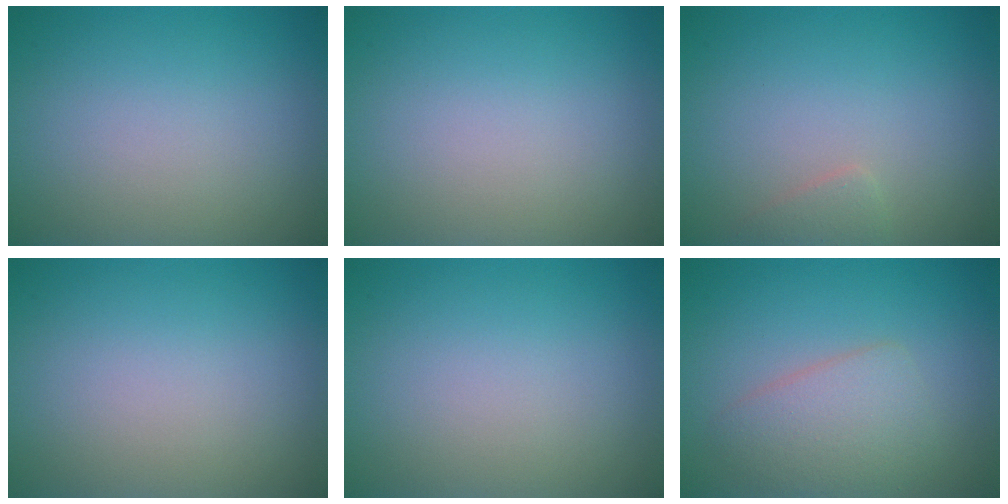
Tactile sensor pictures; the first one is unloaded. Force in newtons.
{"total": 0.0}
{"total": 1.0, "press": 1.0, "slide": 0.1}
{"total": 0.0}
{"total": 0.0}
{"total": 3.3, "press": 3.3, "slide": 0.1}